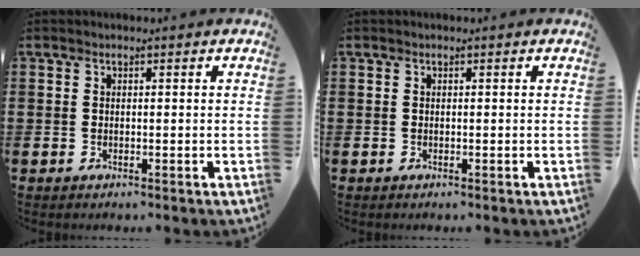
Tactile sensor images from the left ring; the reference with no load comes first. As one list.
[{"total": 0.0}]